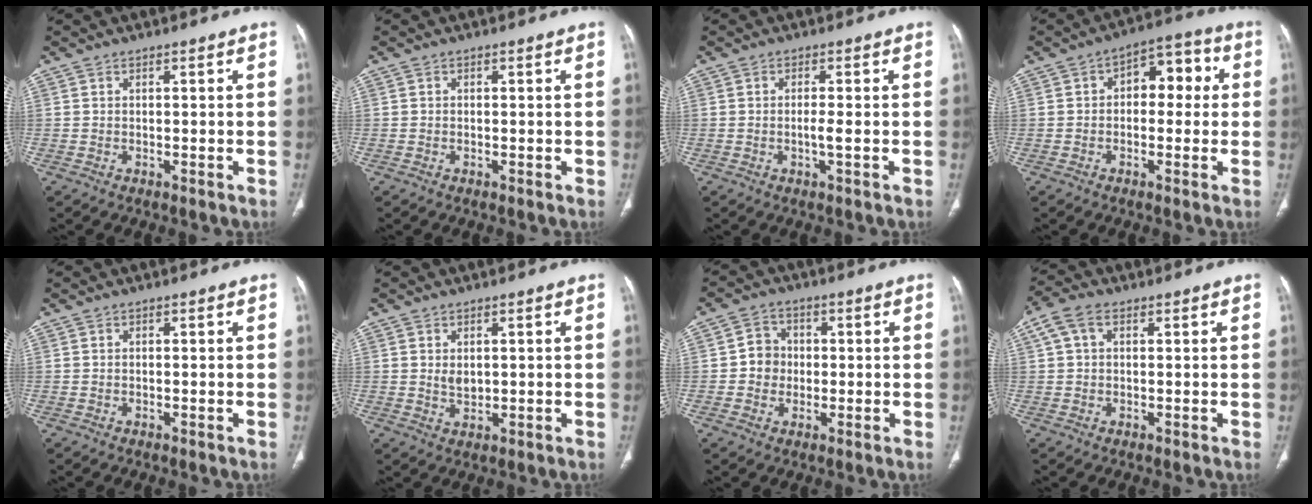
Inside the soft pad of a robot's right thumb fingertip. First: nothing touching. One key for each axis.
{"total": 0.0}
{"total": 1.8, "fx": -0.4, "fy": 0.0, "fz": 1.7, "tx": -0.036, "ty": -0.001, "tz": -0.009}
{"total": 8.7, "fx": 1.2, "fy": 5.3, "fz": 6.8, "tx": -0.052, "ty": 0.030, "tz": 0.008}
{"total": 0.0}
{"total": 2.6, "fx": 0.5, "fy": 1.7, "fz": 1.8, "tx": -0.025, "ty": -0.007, "tz": 0.013}
{"total": 5.3, "fx": -0.2, "fy": 4.9, "fz": 1.9, "tx": -0.002, "ty": 0.010, "tz": -0.011}
{"total": 4.8, "fx": 1.5, "fy": 3.1, "fz": 3.3, "tx": -0.072, "ty": 0.020, "tz": 0.027}